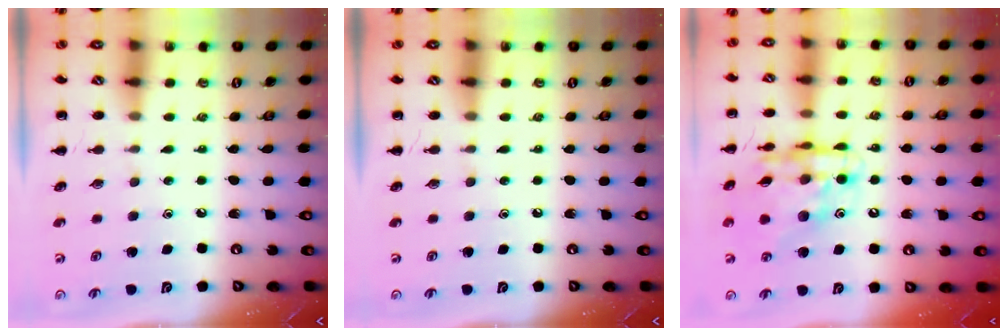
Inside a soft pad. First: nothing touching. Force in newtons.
{"total": 0.0}
{"total": 16.5, "press": 16.0, "slide": 4.0}